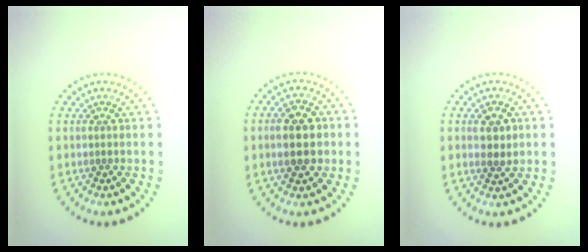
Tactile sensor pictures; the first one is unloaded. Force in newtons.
{"total": 4.6, "press": 4.6, "slide": 0.2}
{"total": 2.3, "press": 2.2, "slide": 0.5}